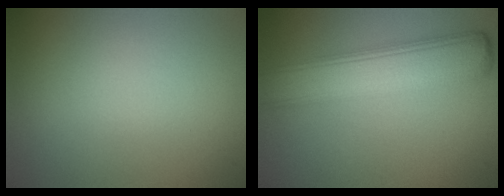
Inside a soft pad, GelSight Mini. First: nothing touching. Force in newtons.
{"total": 7.1, "press": 7.1, "slide": 0.6}